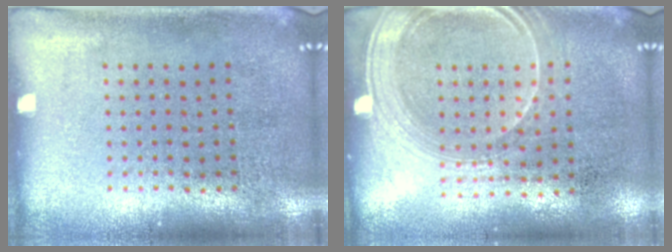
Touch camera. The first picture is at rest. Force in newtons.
{"total": 1.7, "press": 1.5, "slide": 0.9}